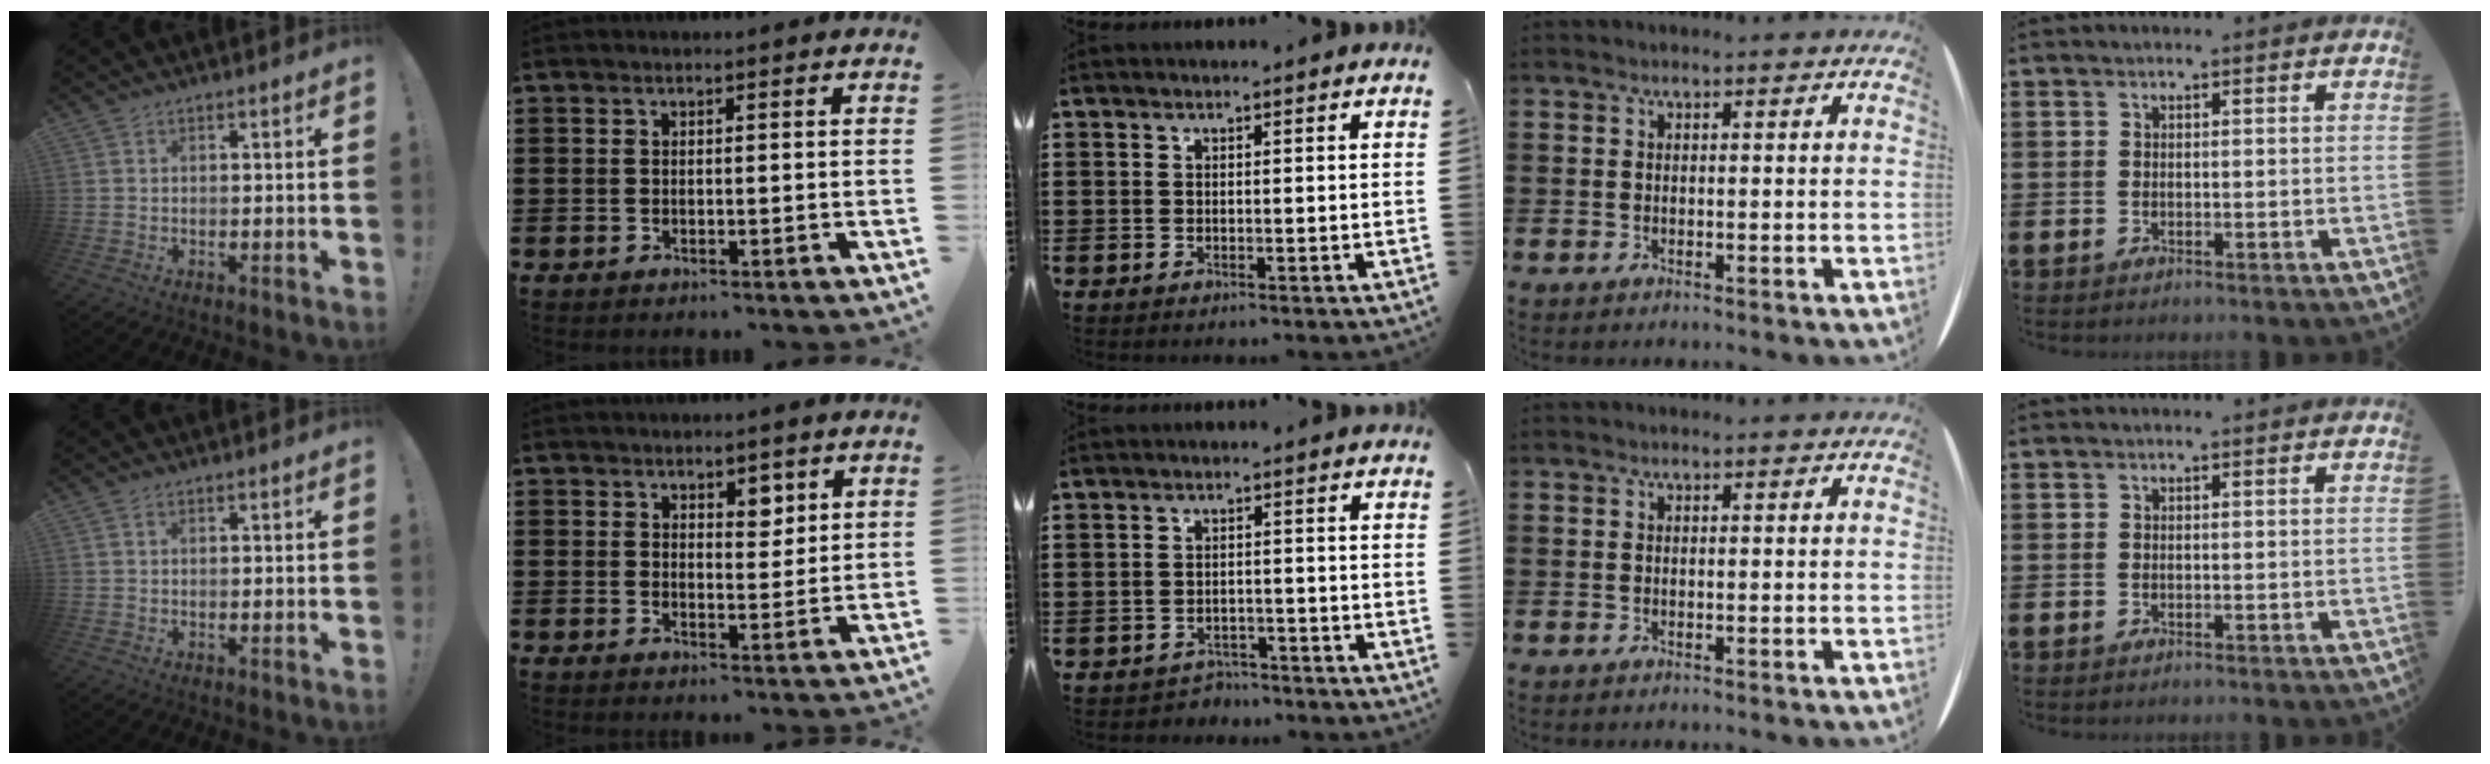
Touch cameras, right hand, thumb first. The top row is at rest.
{"thumb": {"total": 0.8, "force": [0.4, 0.5, 0.5], "torque": [-0.013, 0.004, 0.008]}, "index": {"total": 3.2, "force": [2.3, 1.9, 1.3], "torque": [-0.016, 0.004, 0.039]}, "middle": {"total": 2.0, "force": [-1.9, 0.5, -0.1], "torque": [-0.009, -0.002, -0.042]}}